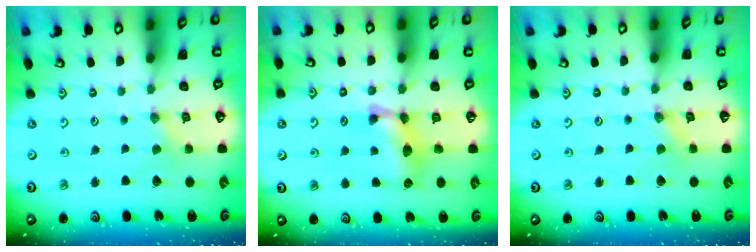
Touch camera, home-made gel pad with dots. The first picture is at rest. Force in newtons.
{"total": 11.3, "press": 11.2, "slide": 0.4}
{"total": 0.0}